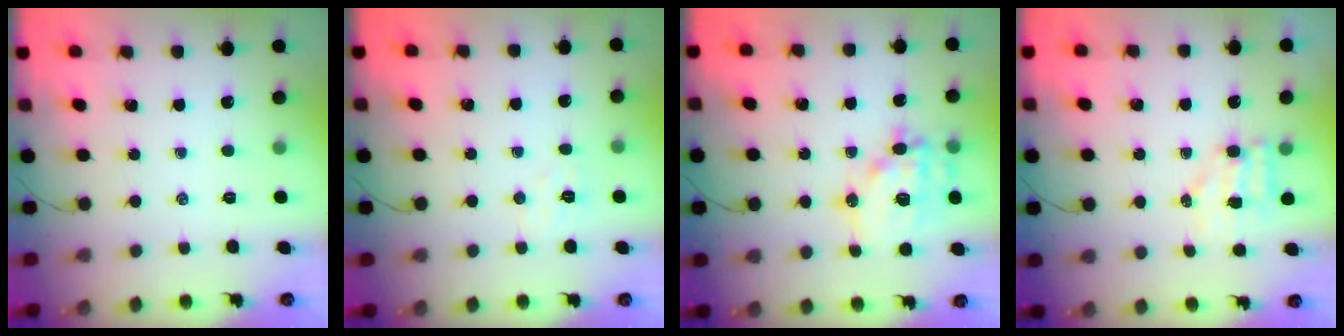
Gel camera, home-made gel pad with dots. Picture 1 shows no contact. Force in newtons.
{"total": 3.9, "press": 3.8, "slide": 1.0}
{"total": 15.5, "press": 15.2, "slide": 3.1}
{"total": 5.3, "press": 5.2, "slide": 0.7}